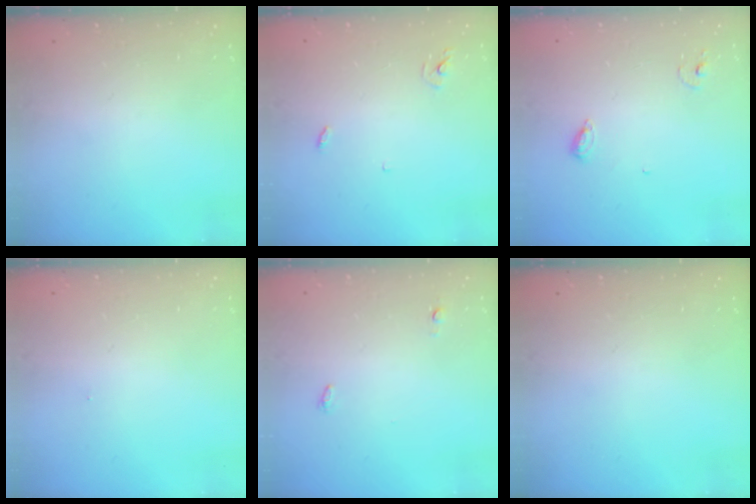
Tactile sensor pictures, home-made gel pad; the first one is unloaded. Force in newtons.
{"total": 2.9, "press": 2.9, "slide": 0.2}
{"total": 6.4, "press": 6.4, "slide": 0.5}
{"total": 5.3, "press": 0.3, "slide": 5.2}
{"total": 7.3, "press": 3.8, "slide": 6.3}
{"total": 0.0}